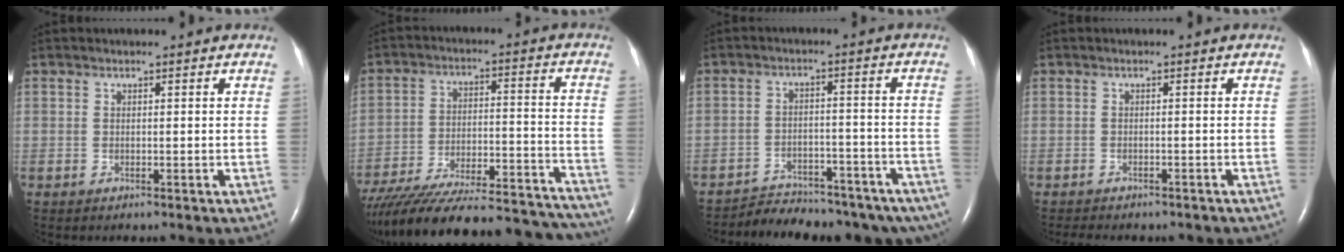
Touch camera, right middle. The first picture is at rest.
{"total": 36.7, "force": [-33.0, 6.1, 15.0], "torque": [-0.207, -0.042, -0.450]}
{"total": 16.9, "force": [-14.7, 6.5, 5.3], "torque": [-0.073, 0.016, -0.187]}
{"total": 8.2, "force": [-7.0, 2.7, 3.3], "torque": [-0.046, 0.002, -0.076]}